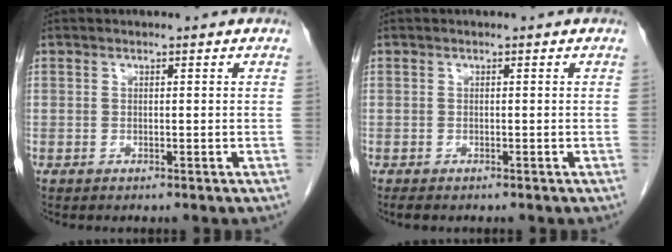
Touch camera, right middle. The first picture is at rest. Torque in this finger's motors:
{"motor_torque": [0.49, -0.10, -0.01, 0.01]}